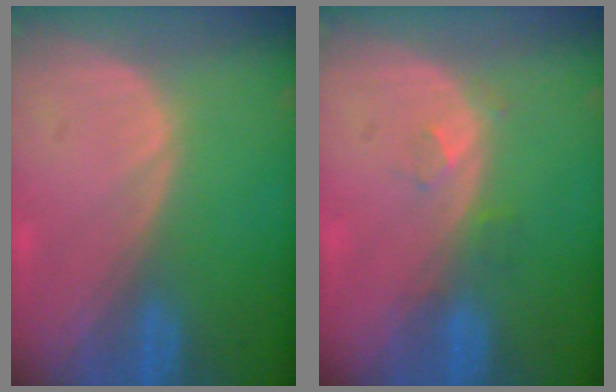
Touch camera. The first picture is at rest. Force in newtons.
{"total": 2.3, "press": 2.0, "slide": 1.1}